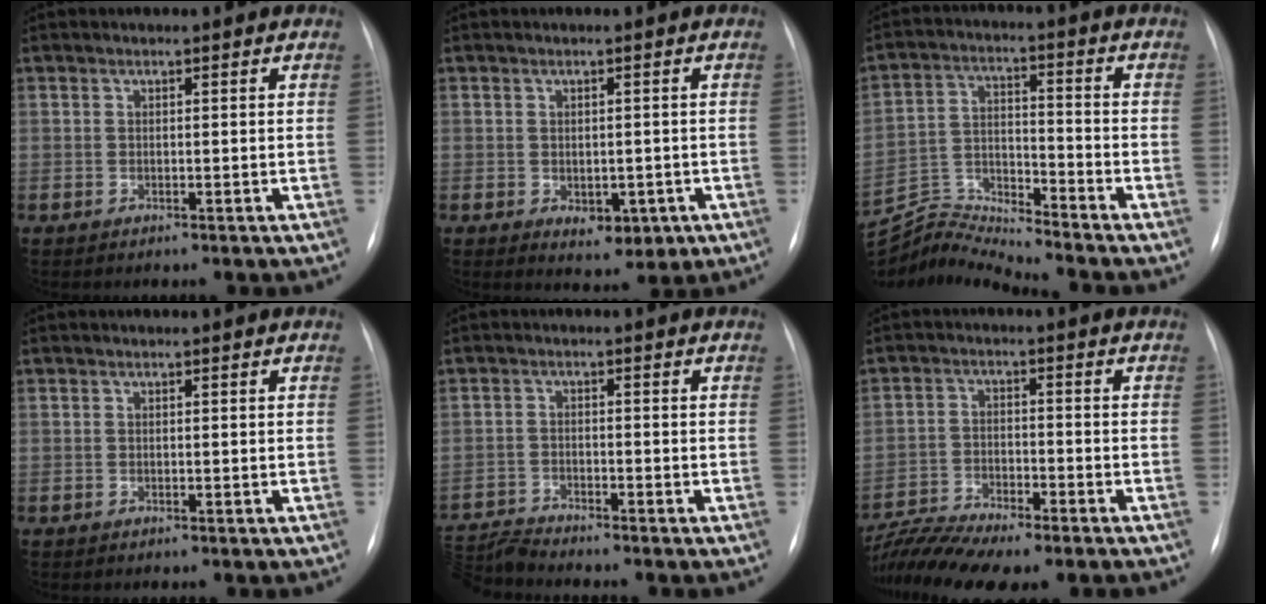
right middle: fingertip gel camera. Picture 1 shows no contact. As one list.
[{"total": 4.5, "force": [-1.4, 2.9, 3.1], "torque": [-0.033, 0.003, -0.005]}, {"total": 9.8, "force": [-9.4, -2.4, -0.9], "torque": [0.010, 0.026, -0.178]}, {"total": 0.0}, {"total": 5.4, "force": [-5.2, -1.7, -0.4], "torque": [-0.002, -0.007, -0.100]}, {"total": 9.9, "force": [-8.8, 0.9, 4.5], "torque": [-0.086, -0.001, -0.147]}]